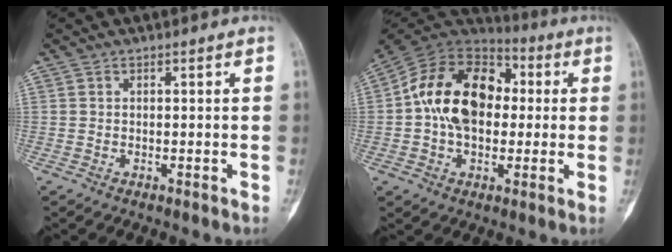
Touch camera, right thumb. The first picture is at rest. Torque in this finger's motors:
{"motor_torque": [0.32, 0.45, 1.38, 0.00, 0.18]}